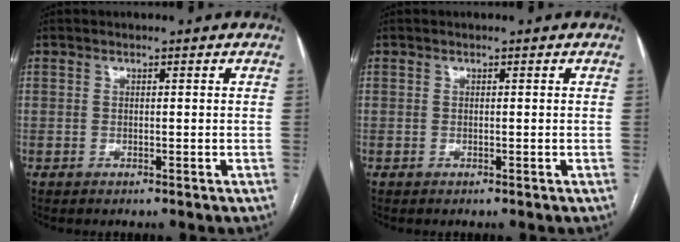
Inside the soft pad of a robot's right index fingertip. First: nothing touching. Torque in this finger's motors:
{"motor_torque": [0.00, 0.00, 0.03, 0.00]}